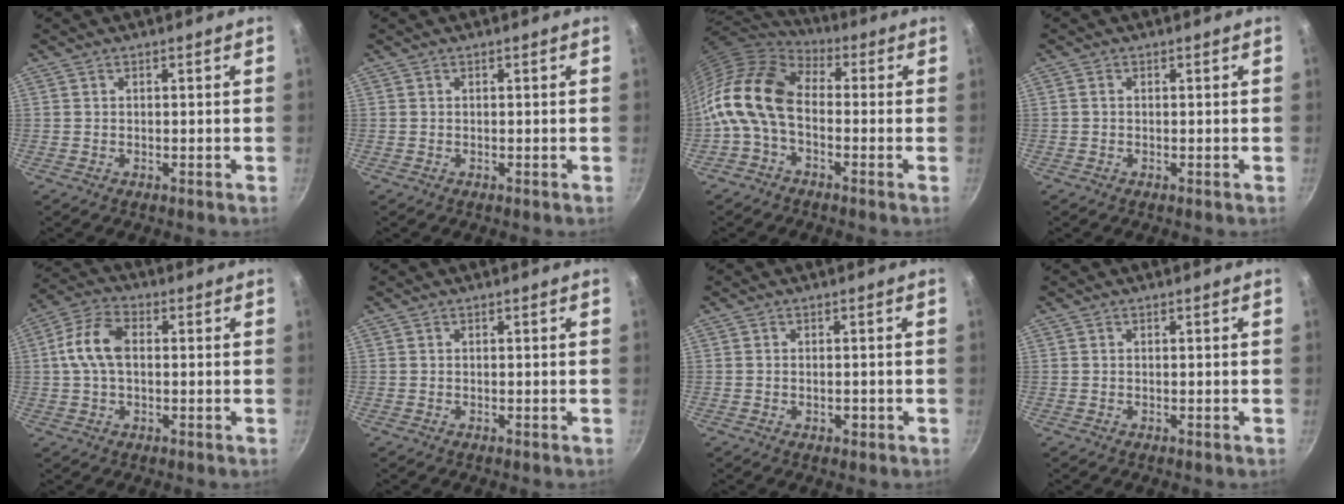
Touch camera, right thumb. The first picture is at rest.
{"total": 0.0}
{"total": 14.5, "force": [-2.1, 9.1, 11.1], "torque": [-0.203, 0.032, -0.065]}
{"total": 0.6, "force": [0.0, 0.4, 0.4], "torque": [-0.007, 0.004, -0.001]}
{"total": 9.2, "force": [0.9, 5.5, 7.3], "torque": [-0.143, 0.024, 0.008]}
{"total": 0.0}
{"total": 1.5, "force": [-0.5, 1.0, 1.1], "torque": [-0.015, 0.001, -0.008]}
{"total": 0.0}